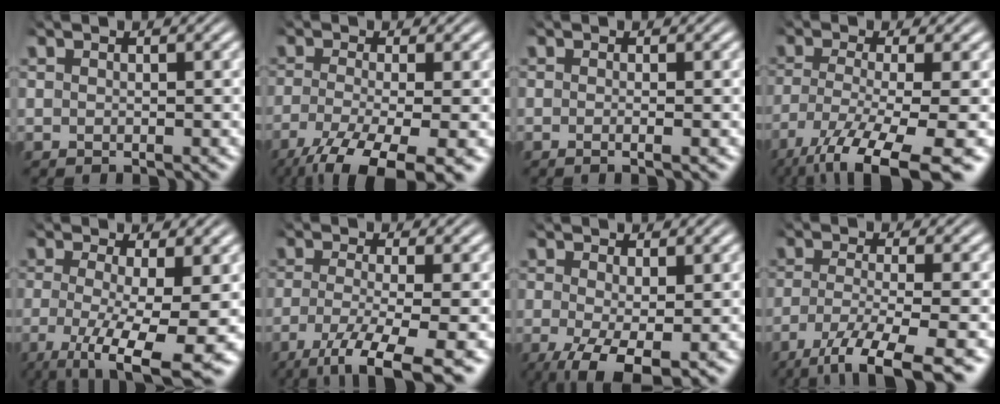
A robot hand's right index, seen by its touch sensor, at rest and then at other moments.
{"total": 7.9, "force": [-4.8, 2.8, 5.6], "torque": [-0.106, -0.044, -0.053]}
{"total": 1.0, "force": [-0.6, 0.0, 0.8], "torque": [-0.019, -0.001, -0.014]}
{"total": 8.7, "force": [-4.6, 3.2, 6.6], "torque": [-0.120, -0.053, -0.048]}
{"total": 9.1, "force": [-5.6, 2.8, 6.6], "torque": [-0.128, -0.057, -0.060]}
{"total": 8.2, "force": [-5.5, 2.2, 5.7], "torque": [-0.104, -0.046, -0.064]}
{"total": 7.0, "force": [-4.0, 2.9, 5.0], "torque": [-0.103, -0.052, -0.038]}
{"total": 9.2, "force": [-6.2, 2.8, 6.2], "torque": [-0.109, -0.043, -0.073]}